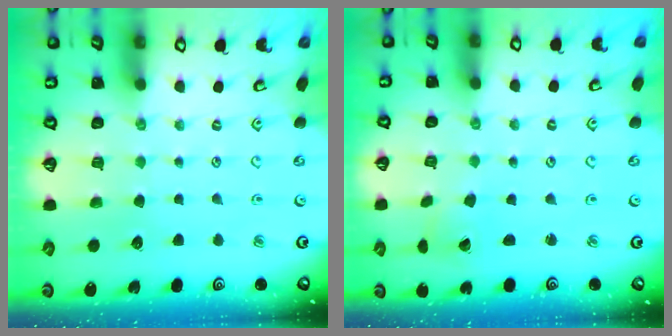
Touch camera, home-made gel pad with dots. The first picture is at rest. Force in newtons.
{"total": 1.8, "press": 1.8, "slide": 0.1}